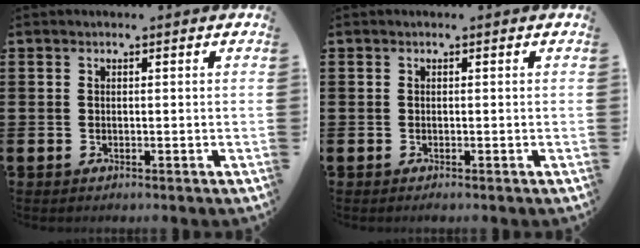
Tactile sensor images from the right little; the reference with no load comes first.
{"total": 0.0}